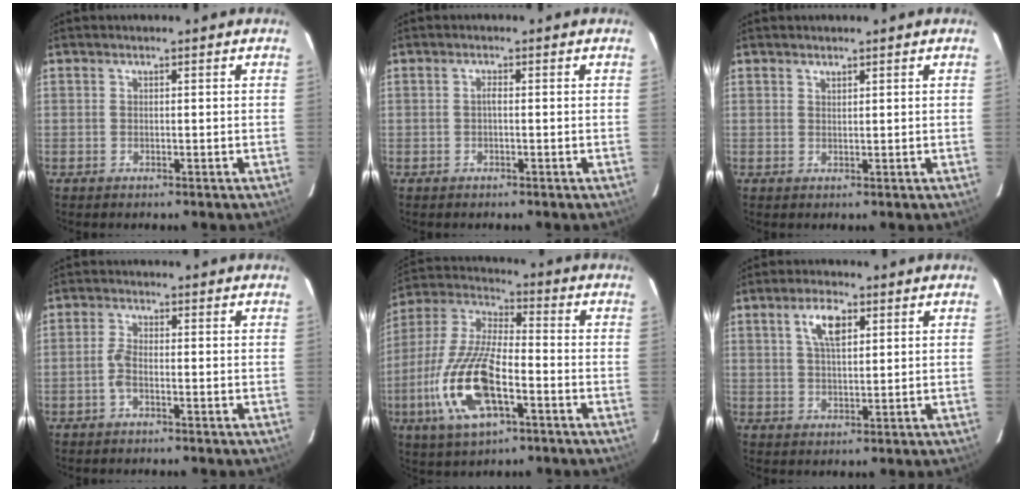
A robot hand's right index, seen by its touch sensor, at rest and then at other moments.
{"total": 0.8, "force": [-0.2, 0.2, 0.7], "torque": [-0.014, 0.005, -0.006]}
{"total": 0.9, "force": [0.8, 0.3, 0.3], "torque": [-0.005, 0.001, 0.015]}
{"total": 2.4, "force": [-1.1, 0.8, 1.9], "torque": [-0.049, 0.006, -0.024]}
{"total": 17.9, "force": [-6.3, 6.6, 15.3], "torque": [-0.332, -0.011, -0.121]}
{"total": 5.8, "force": [2.5, 2.4, 4.7], "torque": [-0.084, 0.010, 0.045]}